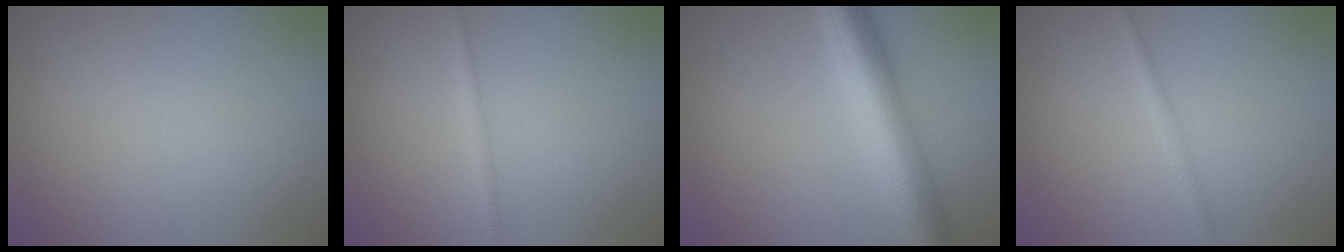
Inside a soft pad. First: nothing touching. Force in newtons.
{"total": 0.9, "press": 0.9, "slide": 0.1}
{"total": 7.6, "press": 7.6, "slide": 0.2}
{"total": 1.1, "press": 1.1, "slide": 0.0}